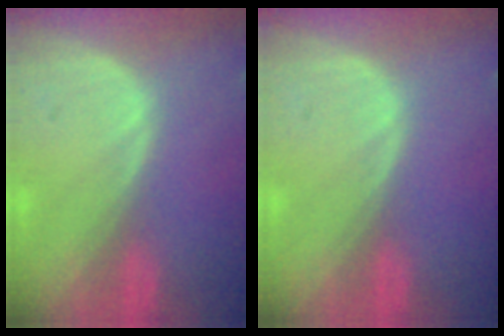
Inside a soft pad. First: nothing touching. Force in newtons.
{"total": 0.0}